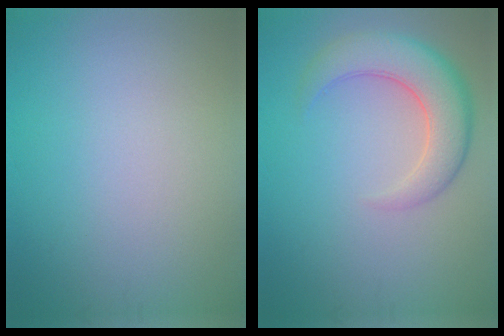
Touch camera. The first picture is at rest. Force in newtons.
{"total": 5.7, "press": 5.7, "slide": 0.3}